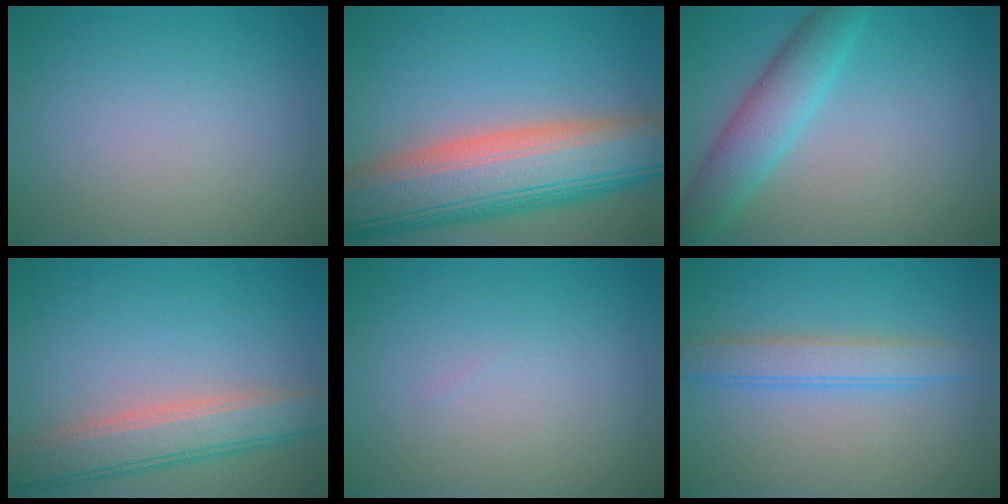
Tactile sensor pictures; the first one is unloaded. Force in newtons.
{"total": 12.5, "press": 12.5, "slide": 0.8}
{"total": 4.5, "press": 4.5, "slide": 0.1}
{"total": 5.1, "press": 5.1, "slide": 0.3}
{"total": 0.0}
{"total": 2.9, "press": 2.9, "slide": 0.0}